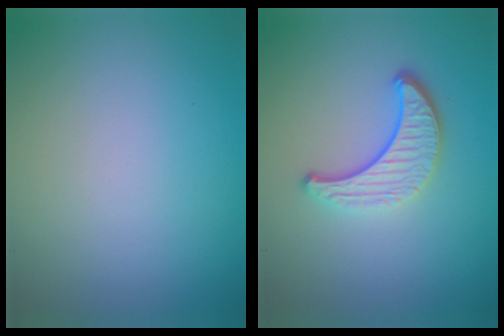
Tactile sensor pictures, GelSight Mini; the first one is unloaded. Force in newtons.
{"total": 3.8, "press": 2.9, "slide": 2.5}